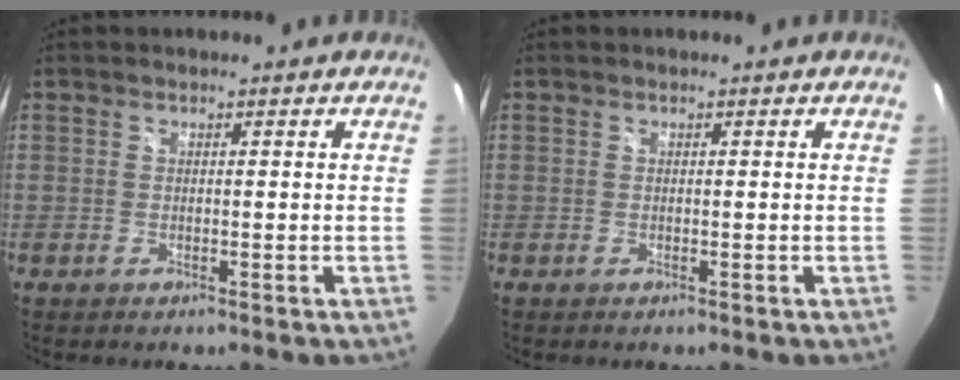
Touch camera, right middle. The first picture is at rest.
{"total": 0.0}